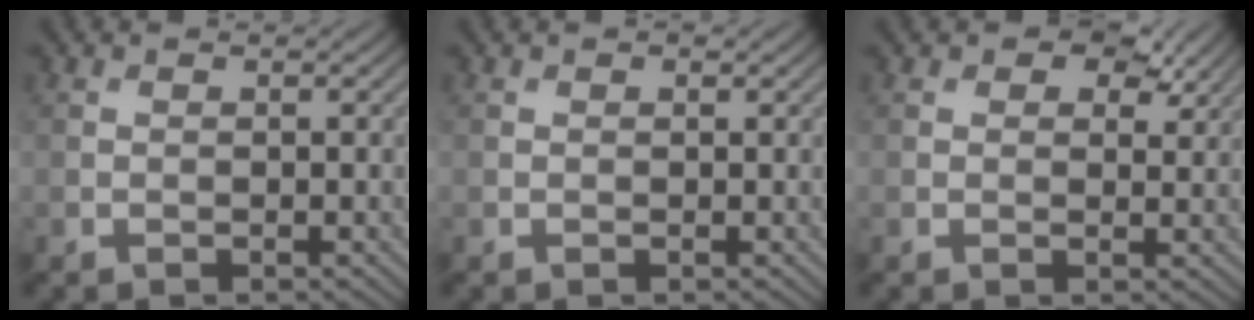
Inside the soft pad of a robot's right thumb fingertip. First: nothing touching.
{"total": 0.7, "force": [0.5, 0.3, 0.5], "torque": [-0.006, 0.000, 0.007]}
{"total": 4.9, "force": [3.0, 2.6, 2.9], "torque": [-0.041, -0.005, 0.043]}